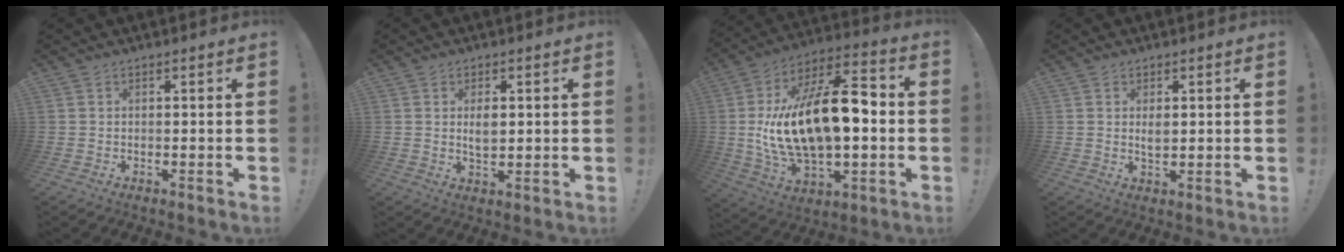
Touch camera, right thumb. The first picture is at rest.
{"total": 3.8, "force": [1.0, 2.1, 2.9], "torque": [-0.041, -0.004, 0.013]}
{"total": 24.8, "force": [0.3, 12.5, 21.5], "torque": [-0.385, -0.002, 0.008]}
{"total": 2.5, "force": [1.0, 1.4, 1.9], "torque": [-0.018, -0.006, 0.012]}